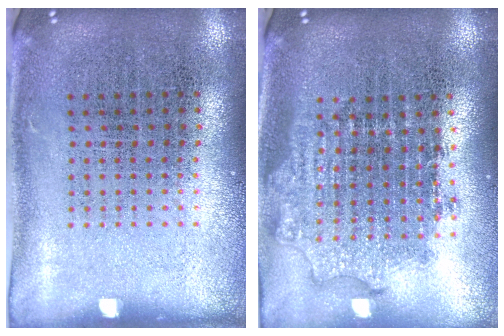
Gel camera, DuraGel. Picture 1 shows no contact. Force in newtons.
{"total": 1.8, "press": 1.4, "slide": 1.1}